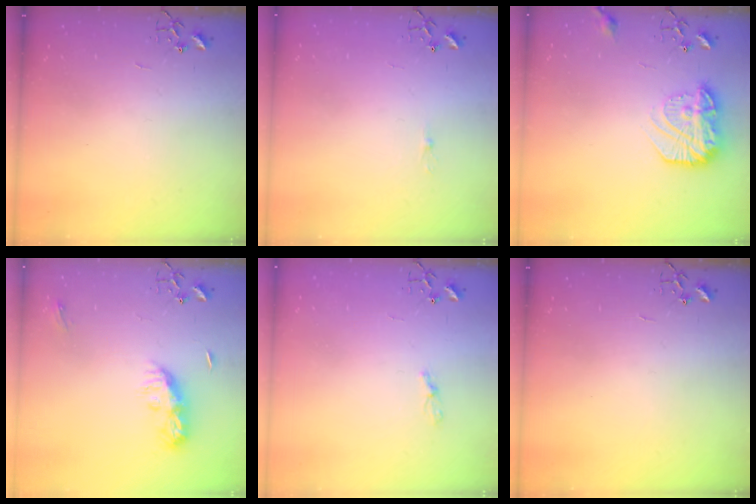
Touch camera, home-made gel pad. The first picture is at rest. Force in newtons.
{"total": 3.6, "press": 3.6, "slide": 0.5}
{"total": 15.3, "press": 15.2, "slide": 1.0}
{"total": 8.7, "press": 8.7, "slide": 0.4}
{"total": 4.4, "press": 4.4, "slide": 0.6}
{"total": 0.0}